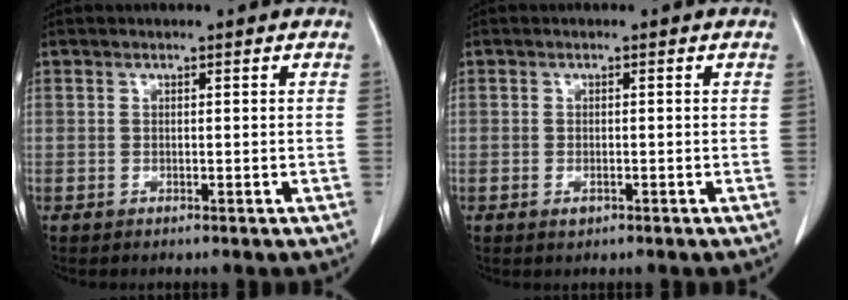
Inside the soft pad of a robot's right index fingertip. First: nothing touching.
{"total": 1.1, "force": [-0.5, 0.5, 0.9], "torque": [-0.016, -0.002, -0.004]}